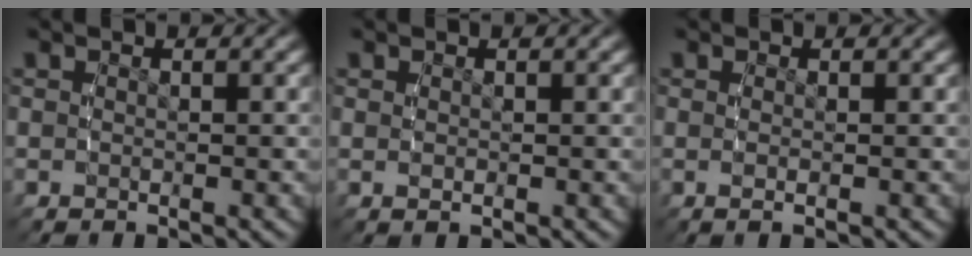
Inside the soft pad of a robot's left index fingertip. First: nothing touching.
{"total": 0.6, "force": [0.0, 0.1, 0.6], "torque": [-0.018, -0.009, 0.010]}
{"total": 1.1, "force": [-0.1, -0.5, 0.9], "torque": [-0.022, -0.006, 0.004]}